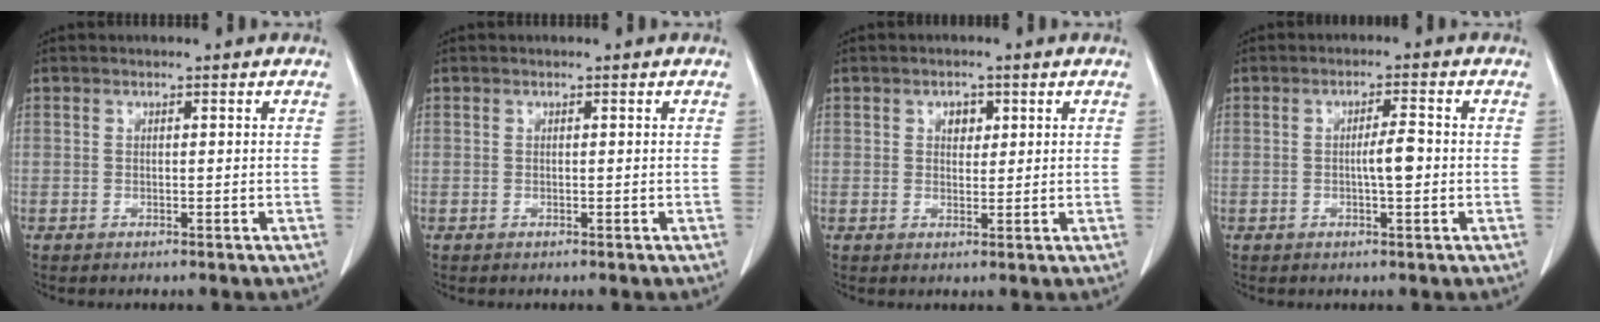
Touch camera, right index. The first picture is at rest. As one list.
[{"total": 0.0}, {"total": 2.2, "force": [0.9, 1.5, 1.3], "torque": [-0.016, 0.002, 0.013]}, {"total": 3.3, "force": [-0.4, 0.4, 3.3], "torque": [-0.054, 0.002, -0.008]}]